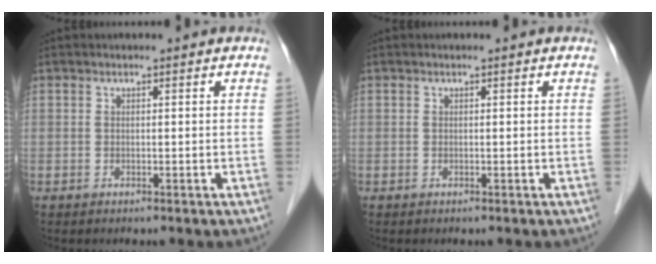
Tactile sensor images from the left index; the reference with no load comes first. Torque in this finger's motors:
{"motor_torque": [0.00, 0.00, 0.00, 0.00]}